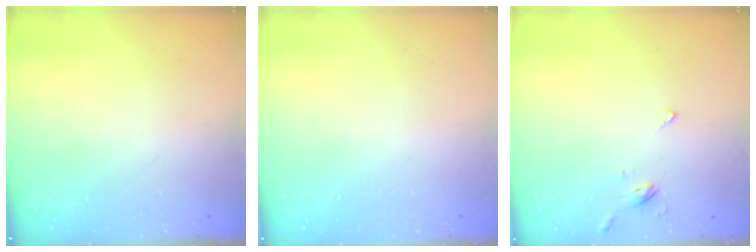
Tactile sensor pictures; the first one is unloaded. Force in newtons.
{"total": 1.8, "press": 1.8, "slide": 0.1}
{"total": 2.7, "press": 2.6, "slide": 0.7}